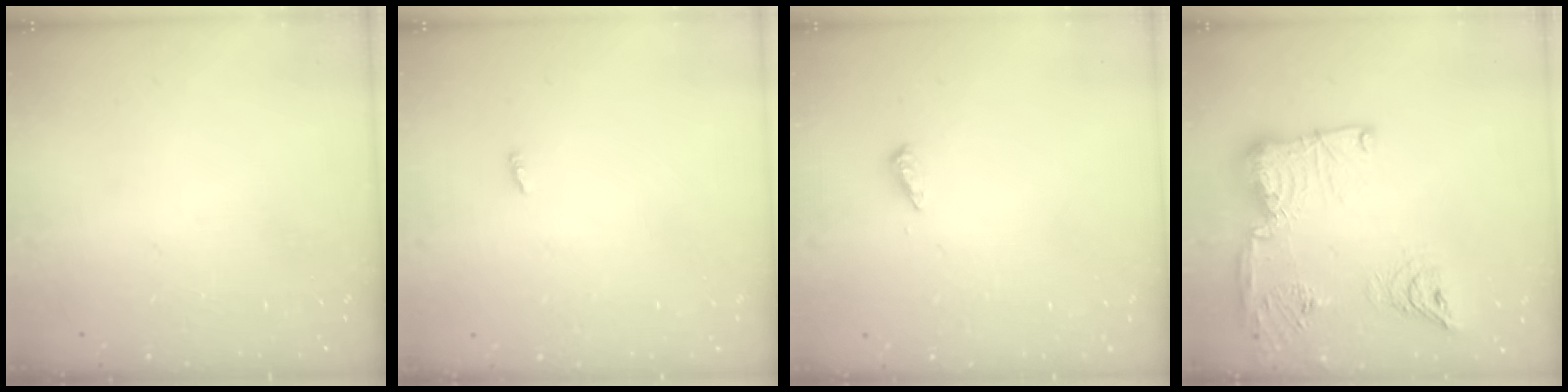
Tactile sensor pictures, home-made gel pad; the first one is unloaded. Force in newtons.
{"total": 1.9, "press": 1.9, "slide": 0.2}
{"total": 4.3, "press": 4.2, "slide": 0.6}
{"total": 21.8, "press": 20.6, "slide": 6.9}